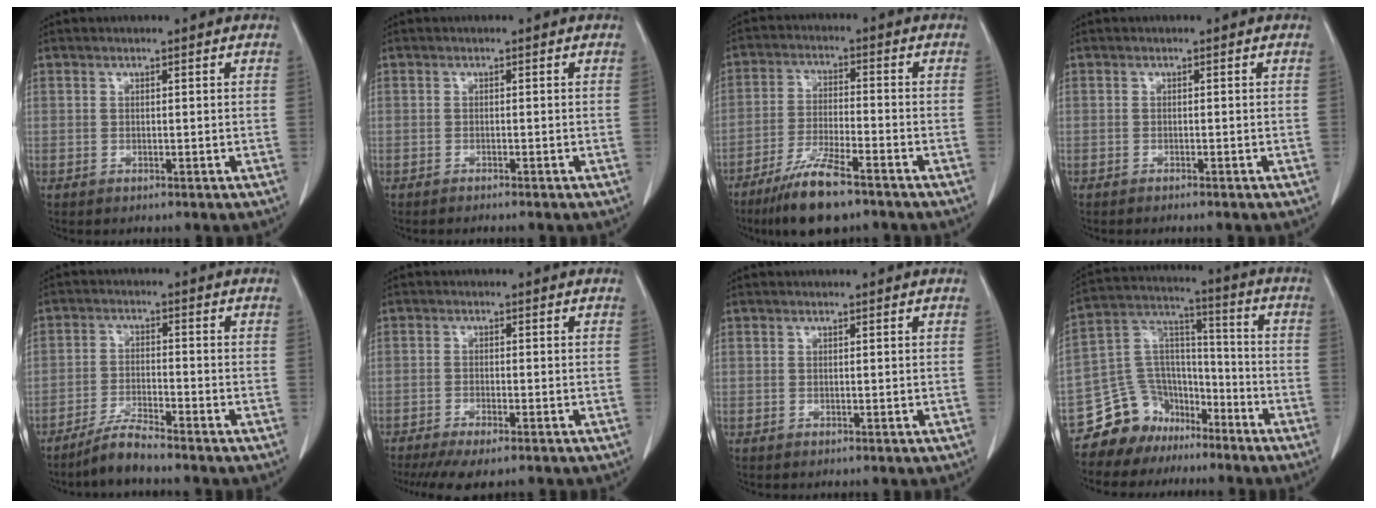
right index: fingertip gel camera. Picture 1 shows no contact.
{"total": 2.1, "force": [-1.8, -0.2, 0.9], "torque": [-0.012, 0.001, -0.022]}
{"total": 9.9, "force": [-7.1, 1.4, 6.7], "torque": [-0.130, -0.024, -0.130]}
{"total": 1.7, "force": [-1.5, -0.2, 0.8], "torque": [-0.010, 0.001, -0.018]}
{"total": 4.2, "force": [-3.9, 0.0, 1.6], "torque": [-0.031, -0.011, -0.078]}
{"total": 7.8, "force": [-6.2, 1.3, 4.6], "torque": [-0.065, -0.013, -0.095]}
{"total": 0.0}
{"total": 11.9, "force": [-8.9, 7.7, 1.4], "torque": [-0.032, 0.079, -0.156]}